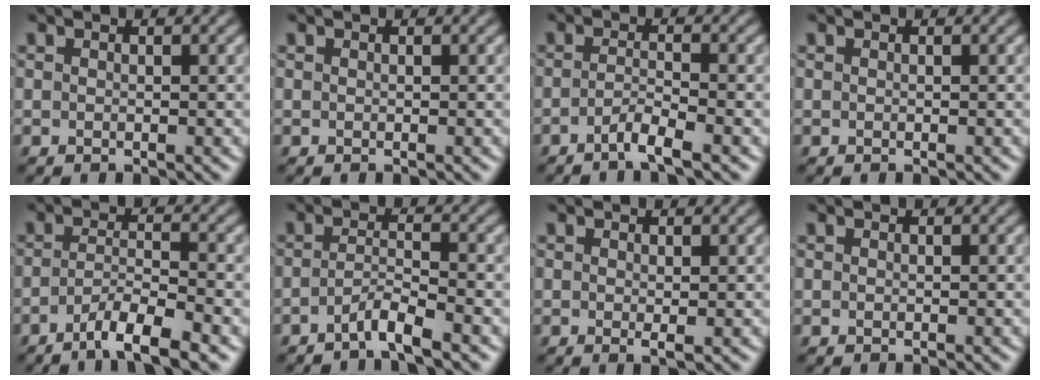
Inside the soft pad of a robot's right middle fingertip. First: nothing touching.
{"total": 0.0}
{"total": 2.3, "force": [-1.4, 0.2, 1.8], "torque": [-0.030, 0.002, -0.036]}
{"total": 0.0}
{"total": 5.0, "force": [-3.1, 1.0, 3.8], "torque": [-0.060, -0.001, -0.060]}
{"total": 2.6, "force": [-1.9, 0.3, 1.8], "torque": [-0.030, 0.003, -0.044]}
{"total": 0.8, "force": [0.0, 0.1, 0.8], "torque": [-0.013, -0.004, 0.000]}
{"total": 0.0}